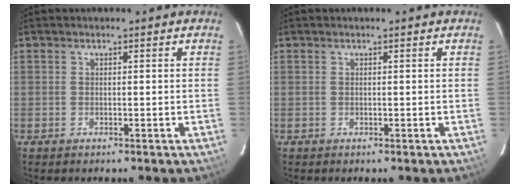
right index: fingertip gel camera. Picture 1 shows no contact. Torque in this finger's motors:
{"motor_torque": [0.00, 0.00, 0.06, 0.01]}